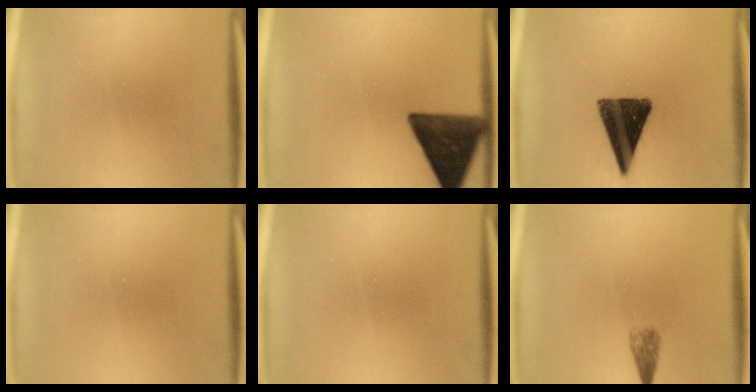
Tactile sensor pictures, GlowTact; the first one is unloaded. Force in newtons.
{"total": 14.5}
{"total": 13.3}
{"total": 0.0}
{"total": 0.0}
{"total": 1.4}